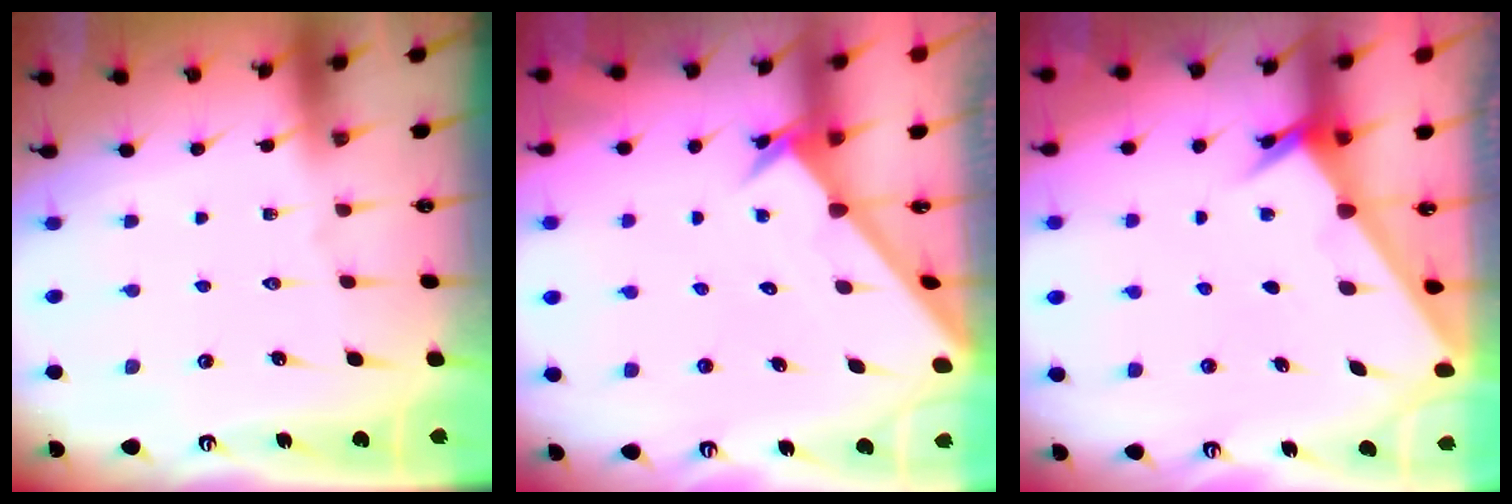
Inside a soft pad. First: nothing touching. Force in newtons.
{"total": 2.5, "press": 2.5, "slide": 0.2}
{"total": 2.5, "press": 2.5, "slide": 0.2}